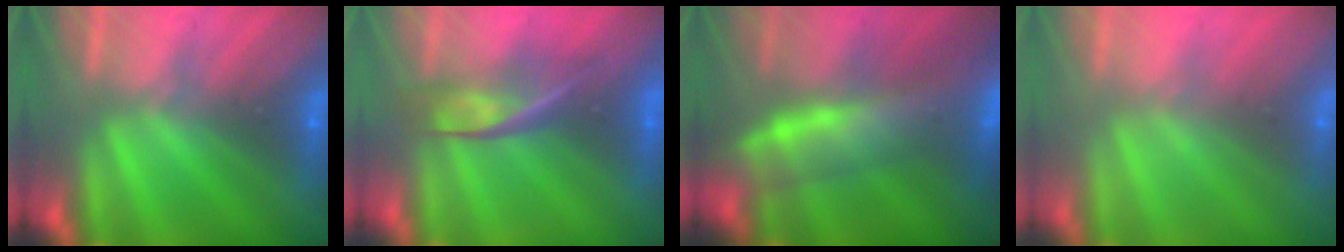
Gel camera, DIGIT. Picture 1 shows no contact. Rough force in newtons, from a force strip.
{"total": 2.4}
{"total": 8.7}
{"total": 6.4}